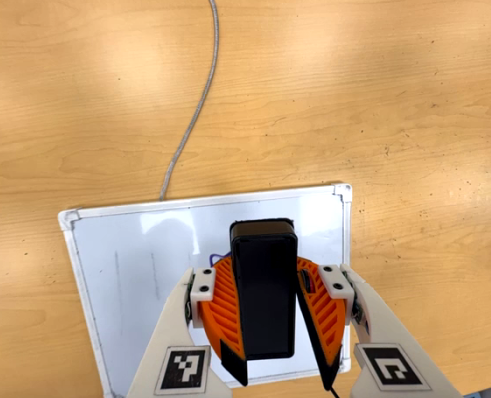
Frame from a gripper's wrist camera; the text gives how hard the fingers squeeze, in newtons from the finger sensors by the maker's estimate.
{"total": 9.6, "left": 9.8, "right": 9.5}